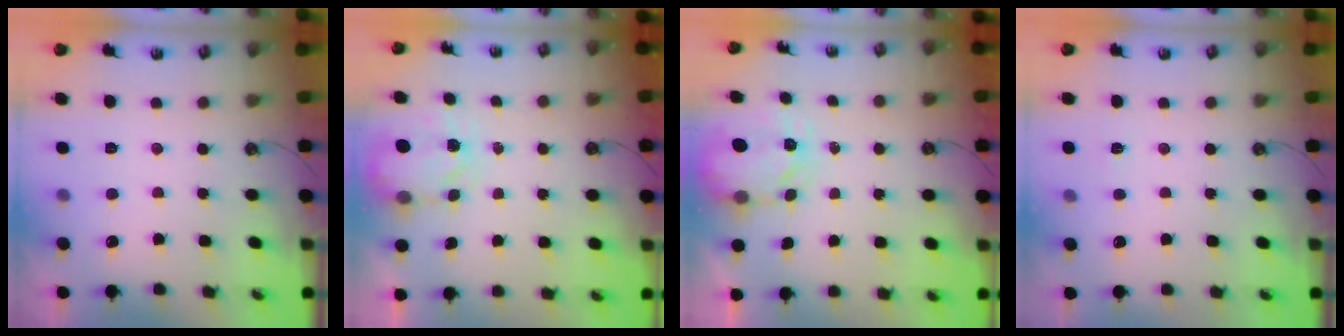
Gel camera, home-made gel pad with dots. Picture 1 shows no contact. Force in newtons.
{"total": 3.5, "press": 3.4, "slide": 0.5}
{"total": 3.9, "press": 3.9, "slide": 0.4}
{"total": 3.3, "press": 3.3, "slide": 0.4}